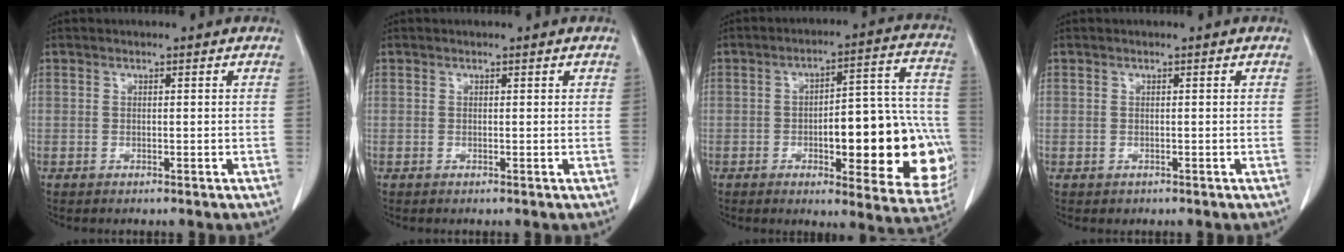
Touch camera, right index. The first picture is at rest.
{"total": 0.0}
{"total": 21.1, "force": [-4.6, 6.4, 19.6], "torque": [-0.168, 0.039, -0.040]}
{"total": 0.8, "force": [-0.2, 0.7, 0.0], "torque": [0.001, 0.006, -0.004]}